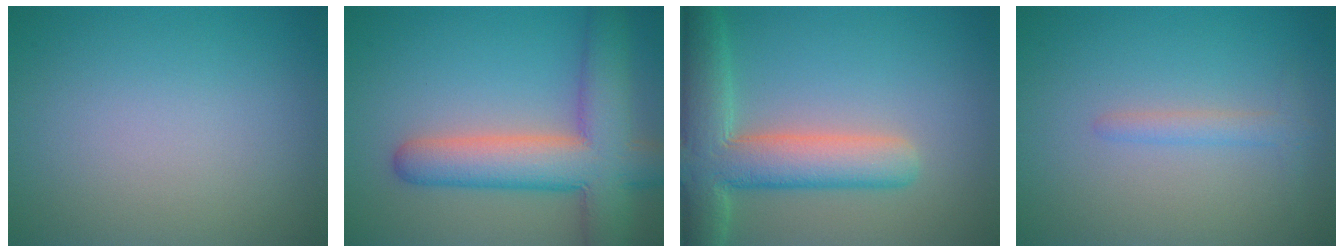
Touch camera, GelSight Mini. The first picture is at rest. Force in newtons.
{"total": 8.8, "press": 8.8, "slide": 0.4}
{"total": 7.6, "press": 7.6, "slide": 0.6}
{"total": 1.5, "press": 1.5, "slide": 0.1}